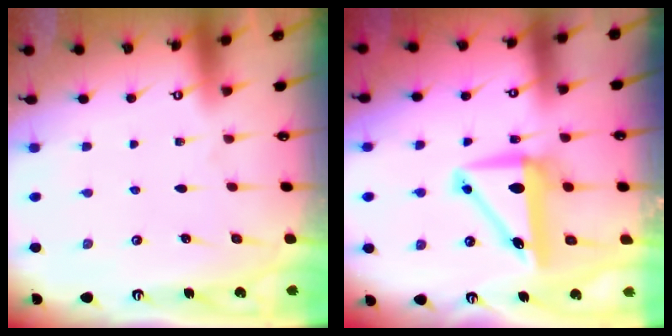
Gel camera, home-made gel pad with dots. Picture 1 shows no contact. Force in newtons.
{"total": 9.4, "press": 9.2, "slide": 1.9}